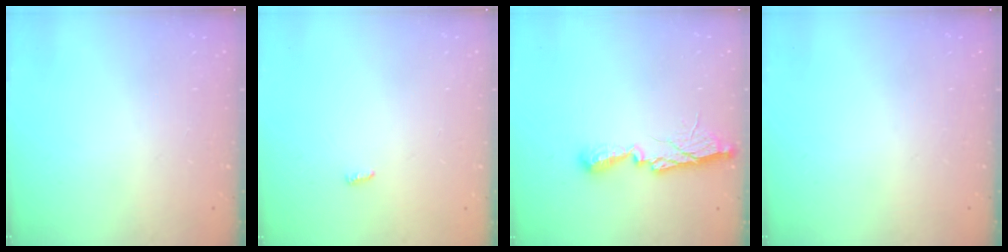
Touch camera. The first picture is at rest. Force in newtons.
{"total": 3.4, "press": 3.3, "slide": 0.6}
{"total": 10.7, "press": 10.7, "slide": 0.3}
{"total": 0.0}